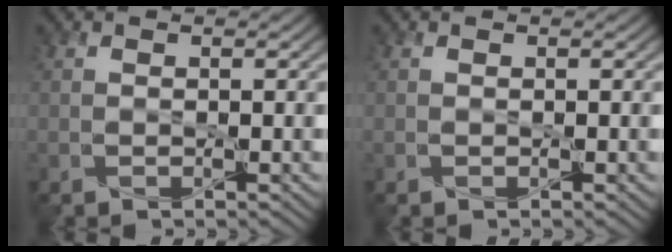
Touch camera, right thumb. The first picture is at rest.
{"total": 0.0}